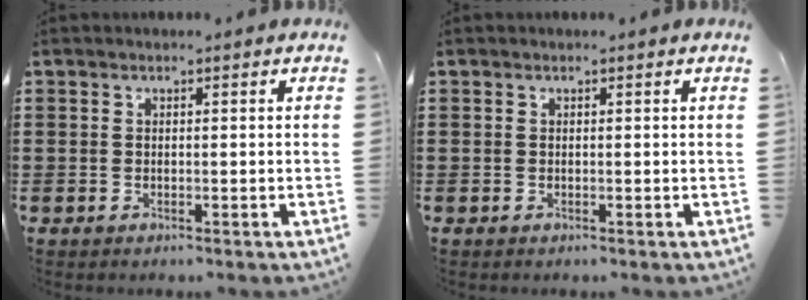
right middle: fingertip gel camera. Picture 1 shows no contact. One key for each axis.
{"total": 0.0}